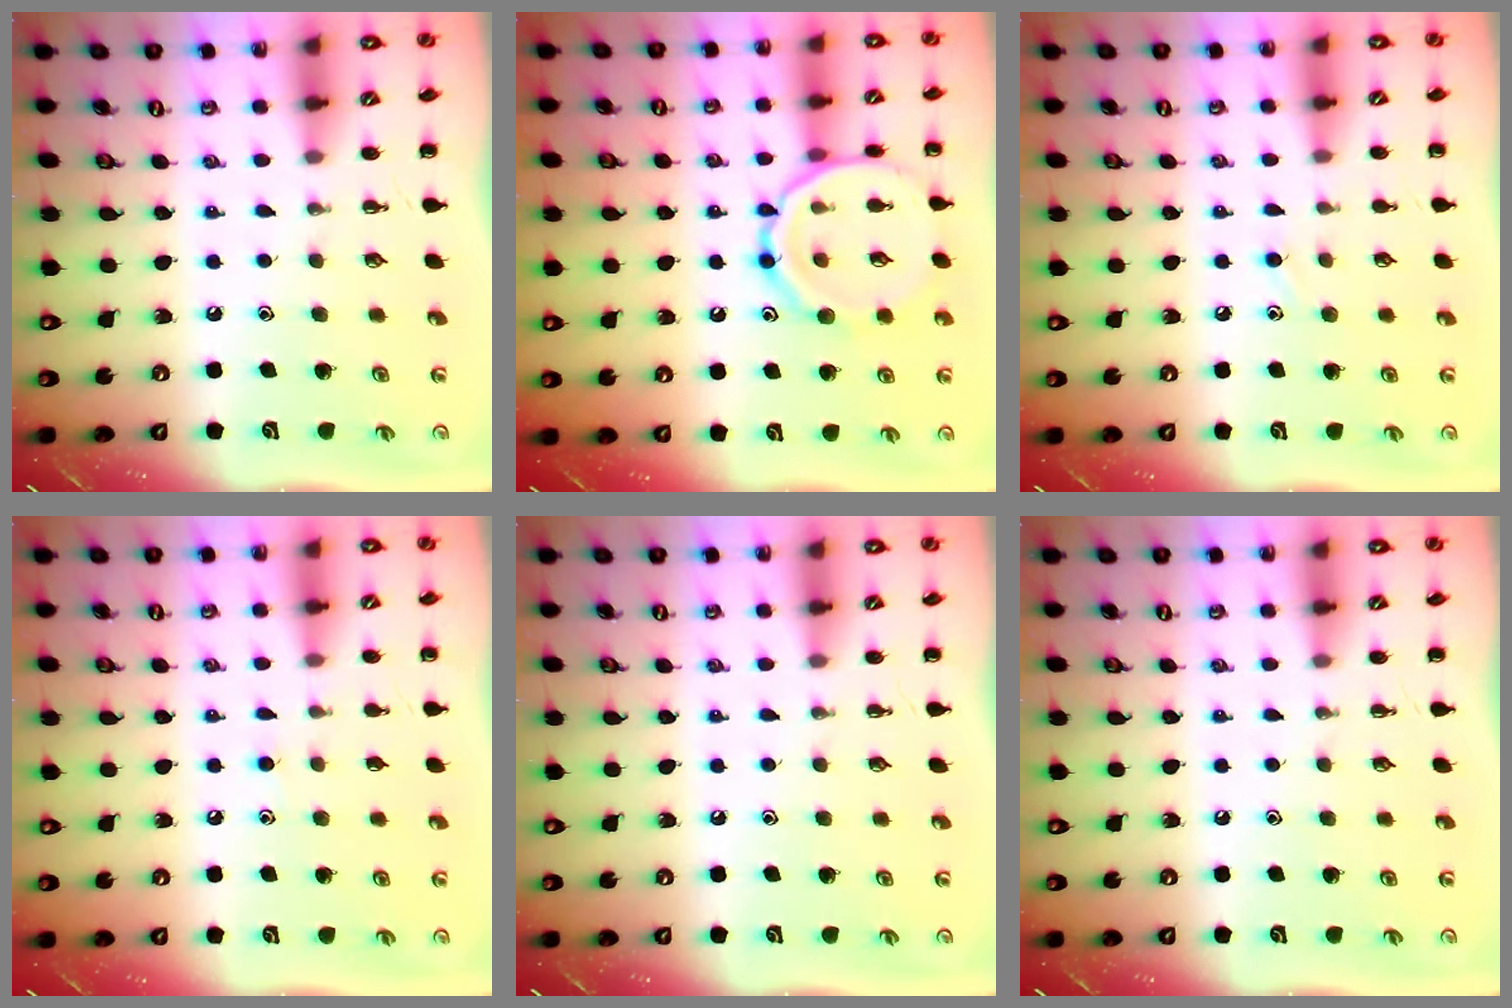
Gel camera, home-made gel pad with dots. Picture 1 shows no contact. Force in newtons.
{"total": 14.0, "press": 14.0, "slide": 0.6}
{"total": 7.6, "press": 7.2, "slide": 2.6}
{"total": 4.9, "press": 4.5, "slide": 1.8}
{"total": 0.0}
{"total": 0.0}